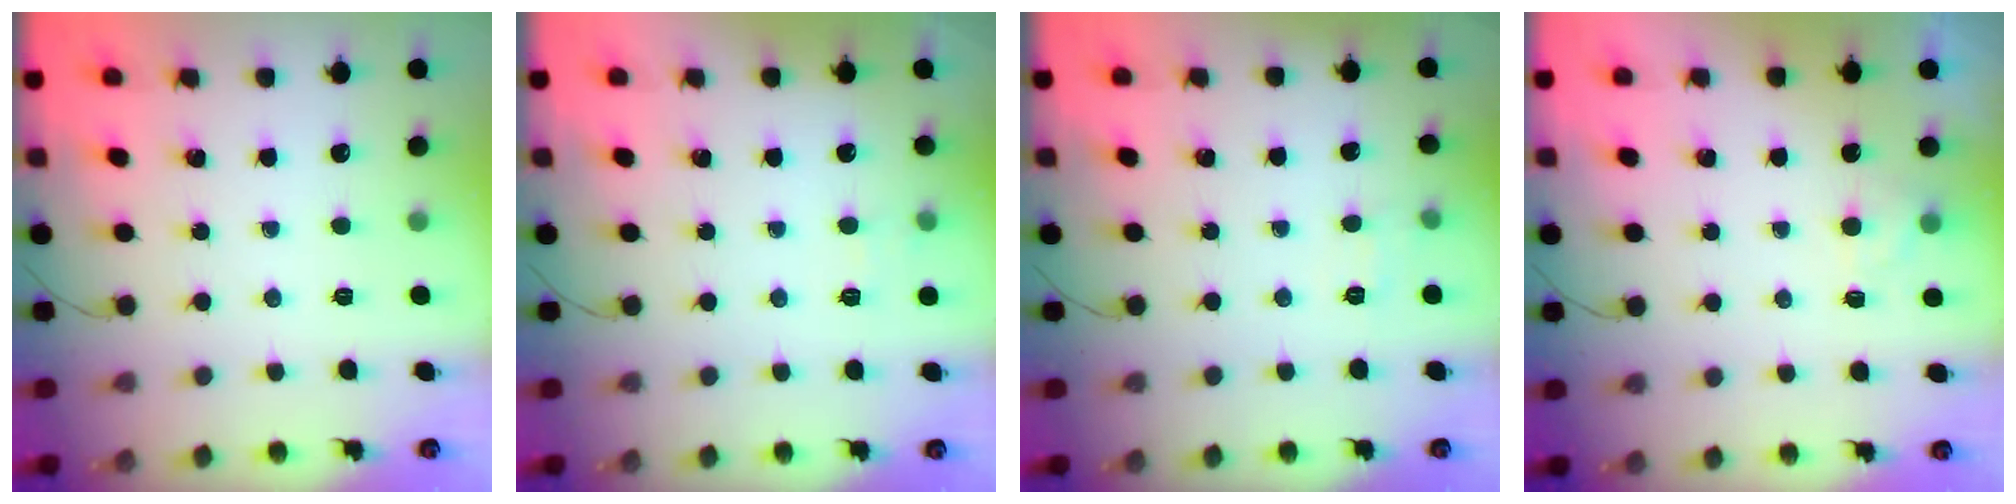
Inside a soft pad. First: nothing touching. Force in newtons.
{"total": 5.7, "press": 5.5, "slide": 1.7}
{"total": 5.5, "press": 5.2, "slide": 1.5}
{"total": 2.5, "press": 2.0, "slide": 1.5}